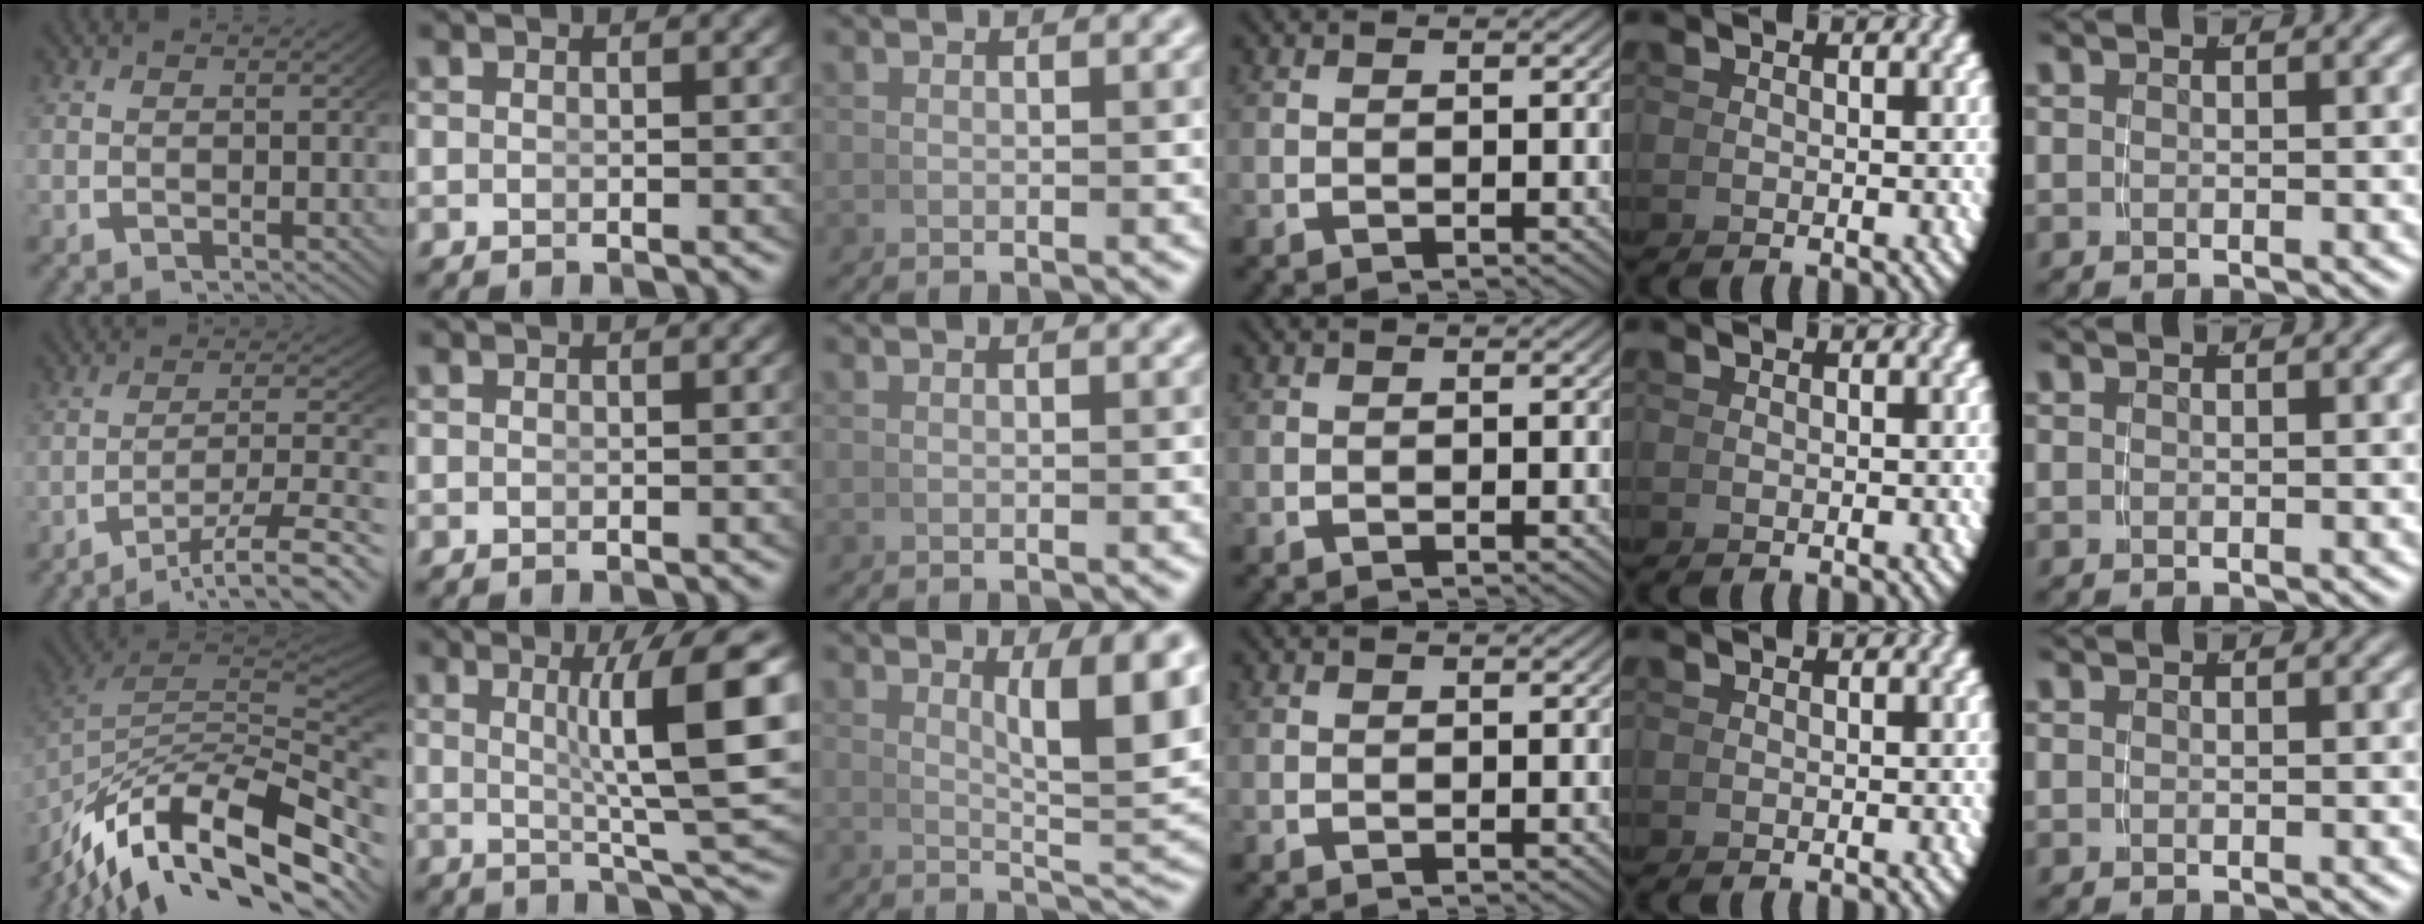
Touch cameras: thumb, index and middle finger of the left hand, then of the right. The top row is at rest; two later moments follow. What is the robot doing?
{"motion": "lift_and_place", "object": "cup"}